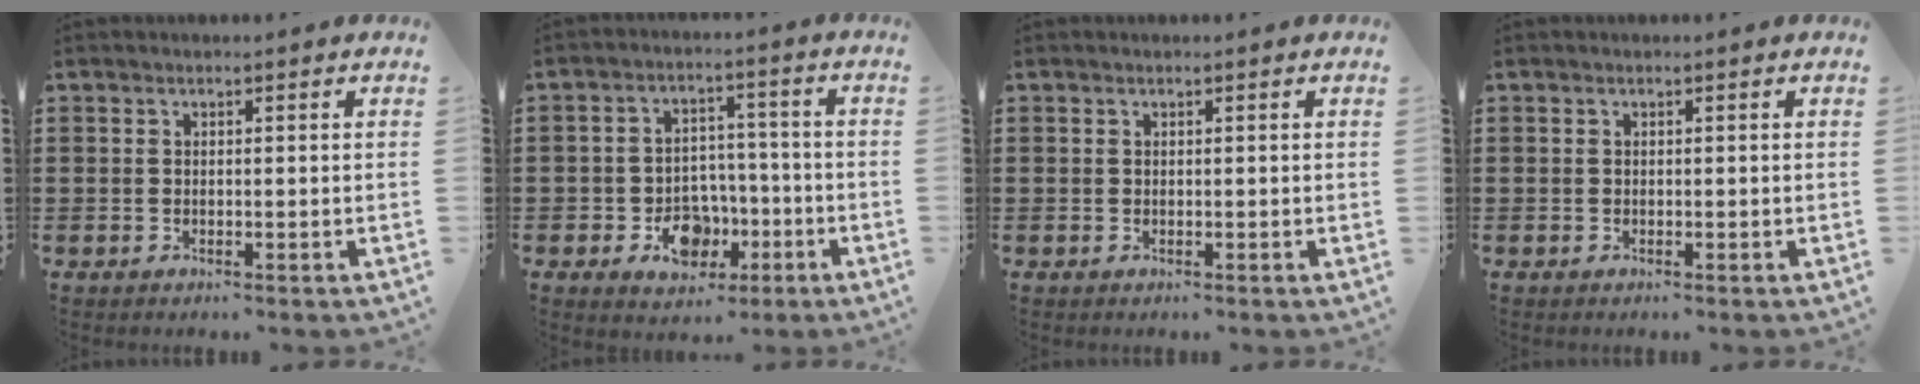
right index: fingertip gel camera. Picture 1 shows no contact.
{"total": 7.0, "force": [-3.0, 5.3, 3.5], "torque": [-0.045, 0.018, -0.052]}
{"total": 0.0}
{"total": 0.0}